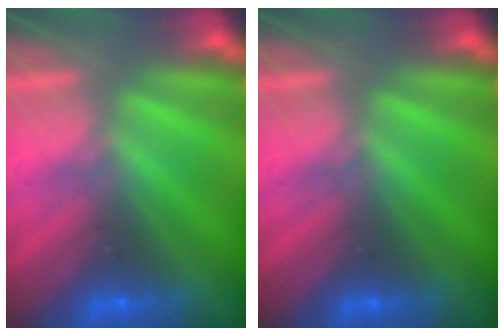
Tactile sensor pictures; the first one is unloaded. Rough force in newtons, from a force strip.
{"total": 0.0}